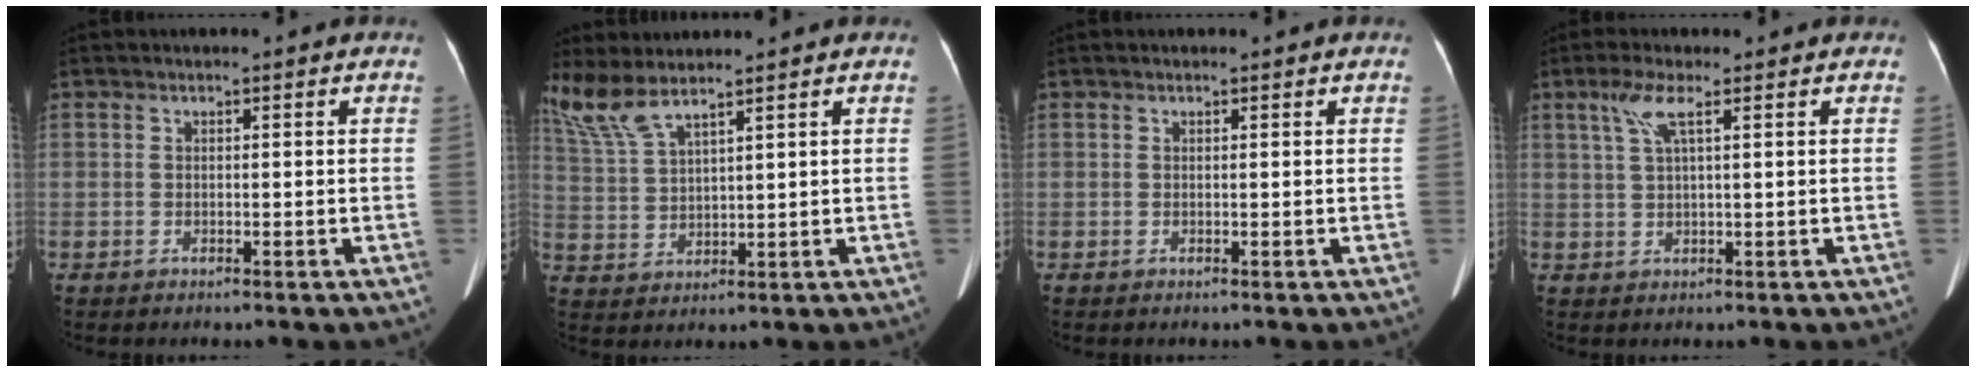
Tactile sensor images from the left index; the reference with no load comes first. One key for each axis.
{"total": 7.5, "fx": 6.3, "fy": 0.4, "fz": 3.9, "tx": -0.103, "ty": 0.005, "tz": 0.140}
{"total": 0.6, "fx": 0.6, "fy": 0.0, "fz": 0.2, "tx": -0.007, "ty": -0.005, "tz": 0.007}
{"total": 3.4, "fx": 1.5, "fy": 0.0, "fz": 3.1, "tx": -0.068, "ty": 0.003, "tz": 0.038}